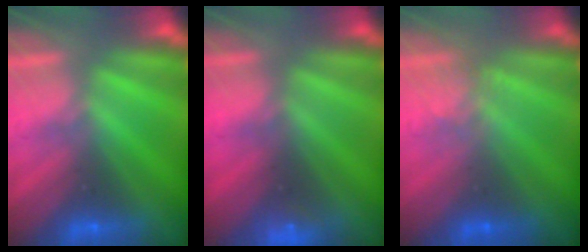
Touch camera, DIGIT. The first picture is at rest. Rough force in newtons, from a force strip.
{"total": 2.4}
{"total": 1.1}